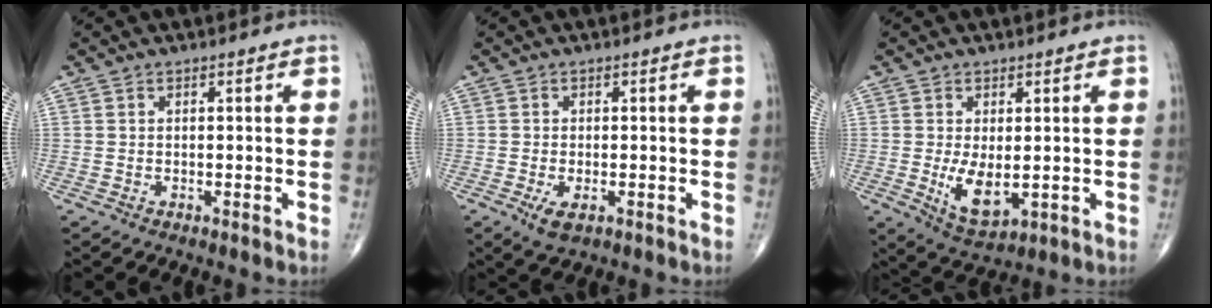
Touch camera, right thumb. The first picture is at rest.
{"total": 3.2, "force": [-1.3, 1.5, 2.6], "torque": [-0.048, -0.006, -0.019]}
{"total": 6.7, "force": [-0.5, 3.2, 5.8], "torque": [-0.096, -0.021, 0.005]}